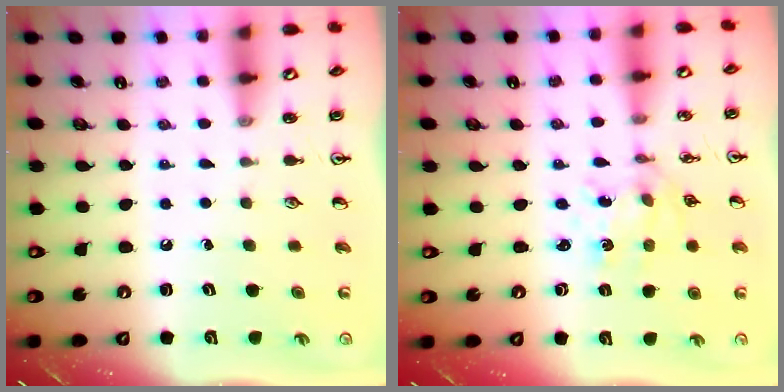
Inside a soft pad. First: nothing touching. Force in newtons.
{"total": 1.9, "press": 1.8, "slide": 0.8}